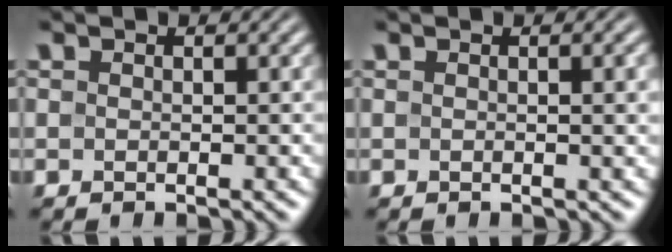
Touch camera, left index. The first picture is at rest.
{"total": 2.6, "force": [0.3, 0.7, 2.5], "torque": [-0.024, 0.006, 0.002]}